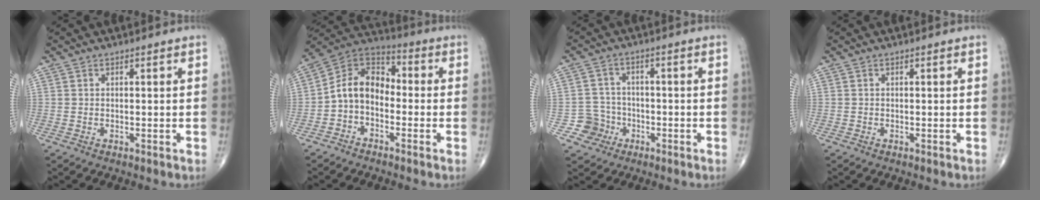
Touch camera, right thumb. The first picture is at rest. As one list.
[{"total": 10.0, "force": [-2.2, 7.2, 6.7], "torque": [-0.099, 0.051, -0.058]}, {"total": 5.2, "force": [-2.3, 4.6, -0.1], "torque": [0.037, 0.016, -0.043]}, {"total": 0.0}]